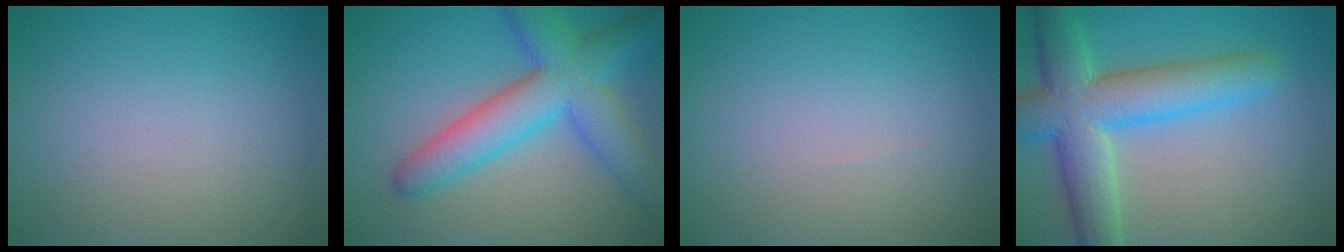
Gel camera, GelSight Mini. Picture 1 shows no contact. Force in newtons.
{"total": 7.9, "press": 7.9, "slide": 0.3}
{"total": 0.0}
{"total": 8.6, "press": 8.6, "slide": 0.4}